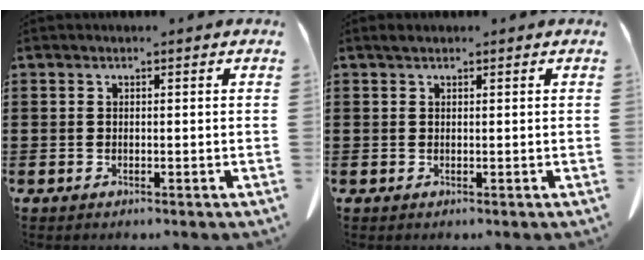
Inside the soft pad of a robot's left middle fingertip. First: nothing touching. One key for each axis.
{"total": 0.7, "fx": 0.5, "fy": 0.3, "fz": 0.3, "tx": -0.007, "ty": 0.002, "tz": 0.010}